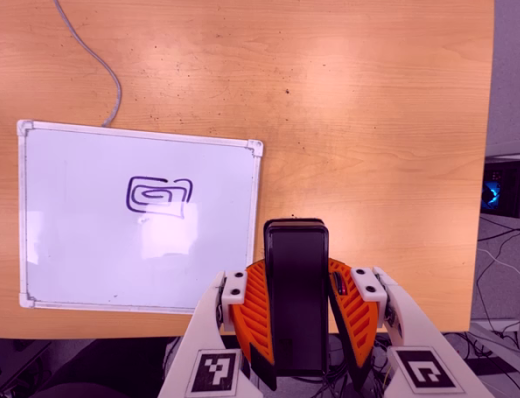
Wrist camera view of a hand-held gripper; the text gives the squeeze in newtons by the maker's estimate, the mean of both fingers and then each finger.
{"total": 8.2, "left": 6.2, "right": 10.2}